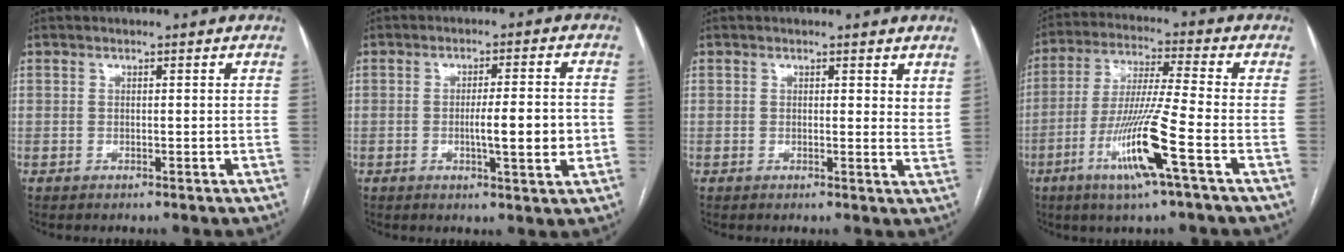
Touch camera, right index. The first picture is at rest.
{"total": 7.3, "force": [-1.2, 0.7, 7.2], "torque": [-0.112, -0.003, -0.017]}
{"total": 2.7, "force": [2.1, 1.0, 1.4], "torque": [-0.015, -0.012, 0.016]}
{"total": 12.8, "force": [-5.3, -0.9, 11.6], "torque": [-0.234, -0.019, -0.104]}